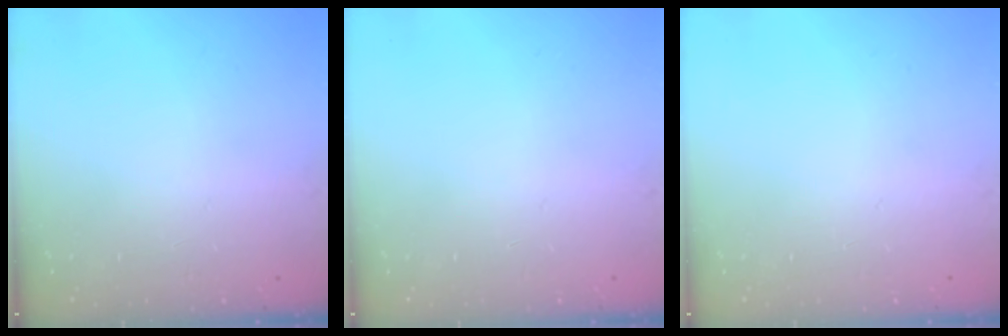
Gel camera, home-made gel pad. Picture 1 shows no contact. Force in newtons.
{"total": 0.0}
{"total": 0.0}